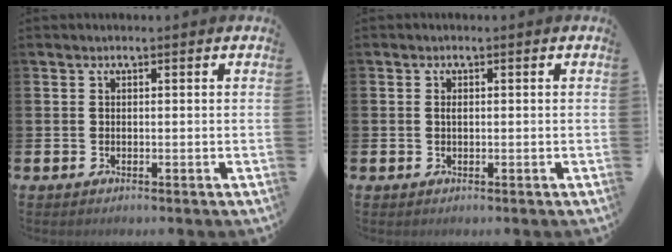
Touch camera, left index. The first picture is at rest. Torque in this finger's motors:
{"motor_torque": [0.38, 0.56, -0.37, -0.06]}